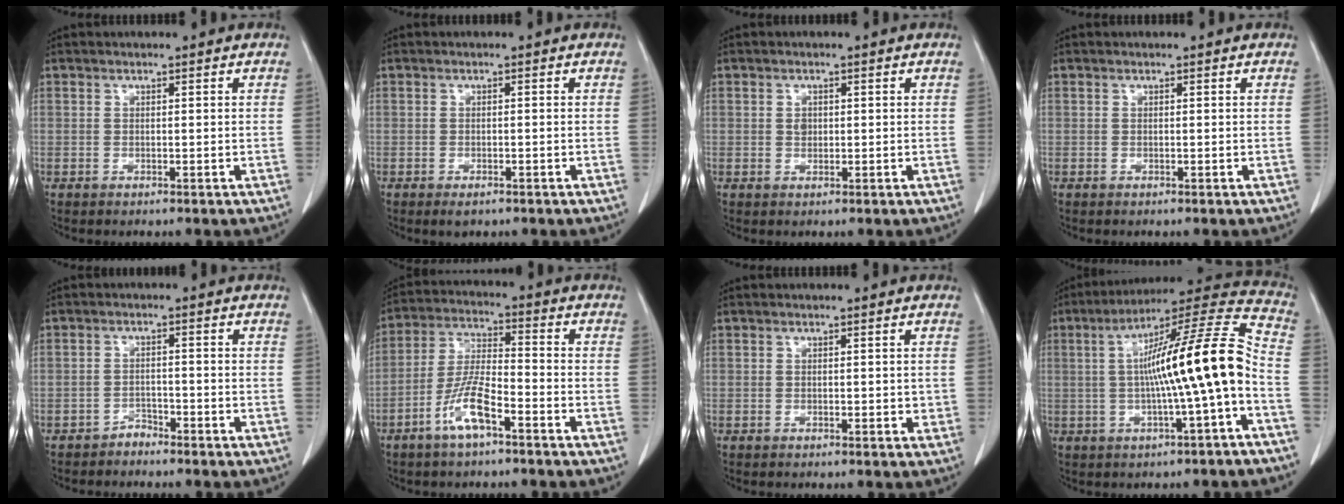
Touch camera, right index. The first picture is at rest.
{"total": 1.9, "force": [-1.3, 0.7, 1.2], "torque": [-0.016, -0.002, -0.014]}
{"total": 1.3, "force": [0.2, 1.1, 0.8], "torque": [-0.013, 0.001, 0.003]}
{"total": 0.0}
{"total": 1.8, "force": [-1.7, 0.6, 0.1], "torque": [0.003, 0.002, -0.029]}
{"total": 8.4, "force": [-4.6, 1.7, 6.9], "torque": [-0.145, 0.001, -0.090]}
{"total": 1.3, "force": [0.0, 0.8, 1.0], "torque": [-0.008, 0.001, 0.001]}
{"total": 16.0, "force": [-1.7, 0.1, 15.9], "torque": [-0.244, 0.029, -0.031]}